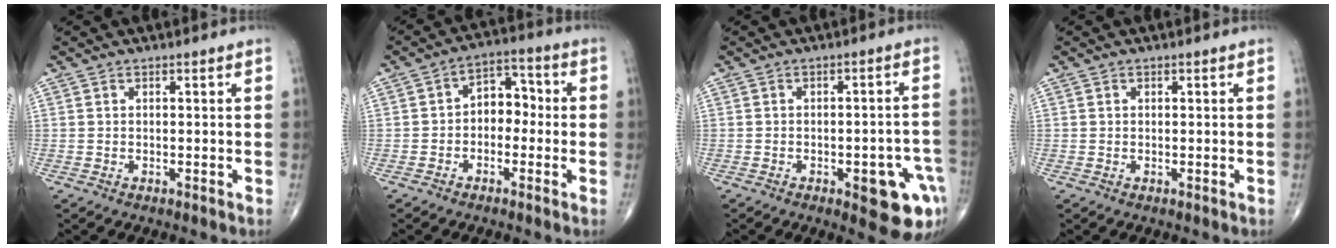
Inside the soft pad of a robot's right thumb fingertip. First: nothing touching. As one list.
[{"total": 6.7, "force": [-0.9, 4.8, 4.6], "torque": [-0.039, 0.032, -0.031]}, {"total": 11.7, "force": [-4.9, 4.2, 9.8], "torque": [-0.088, 0.025, -0.050]}, {"total": 0.0}]